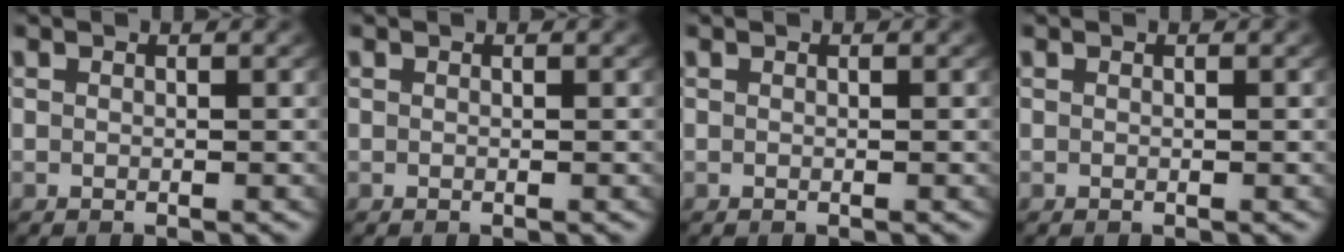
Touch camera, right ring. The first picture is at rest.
{"total": 0.0}
{"total": 0.0}
{"total": 0.0}